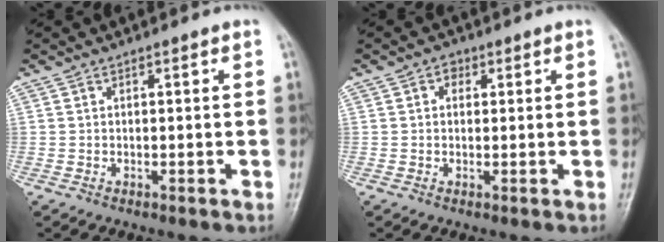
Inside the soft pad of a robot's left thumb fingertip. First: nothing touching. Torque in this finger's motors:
{"motor_torque": [-0.25, 0.08, -0.06, 0.08, 0.00]}